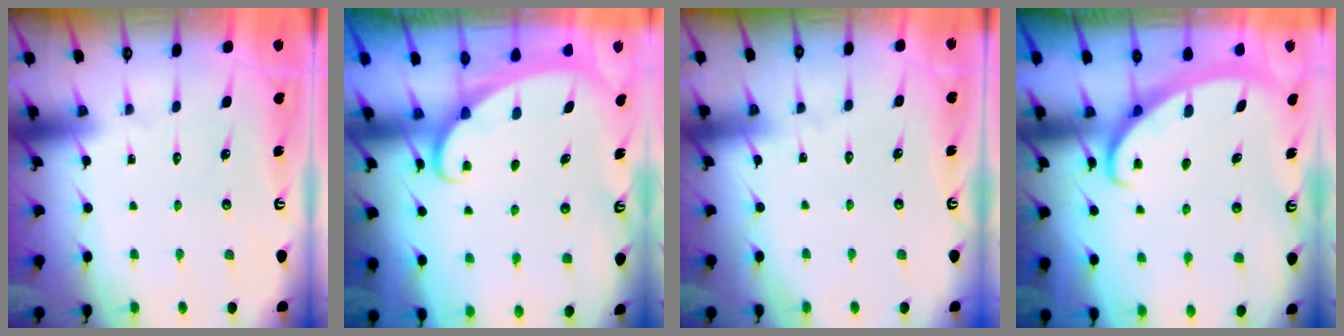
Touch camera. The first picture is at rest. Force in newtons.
{"total": 1.8, "press": 1.8, "slide": 0.2}
{"total": 1.8, "press": 1.8, "slide": 0.3}
{"total": 2.6, "press": 2.6, "slide": 0.4}